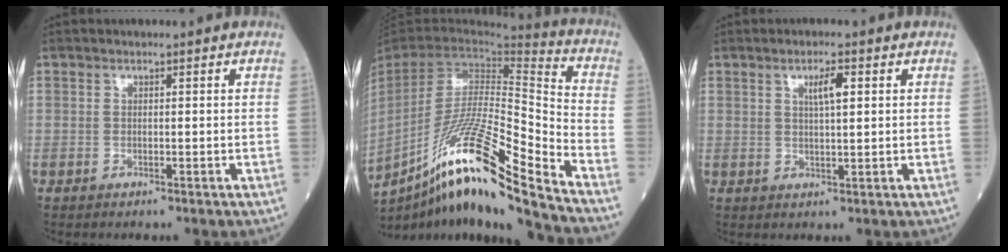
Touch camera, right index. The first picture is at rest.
{"total": 23.4, "force": [-16.8, -0.3, 16.2], "torque": [-0.303, -0.032, -0.310]}
{"total": 3.4, "force": [1.3, 0.4, 3.1], "torque": [-0.054, 0.001, 0.021]}